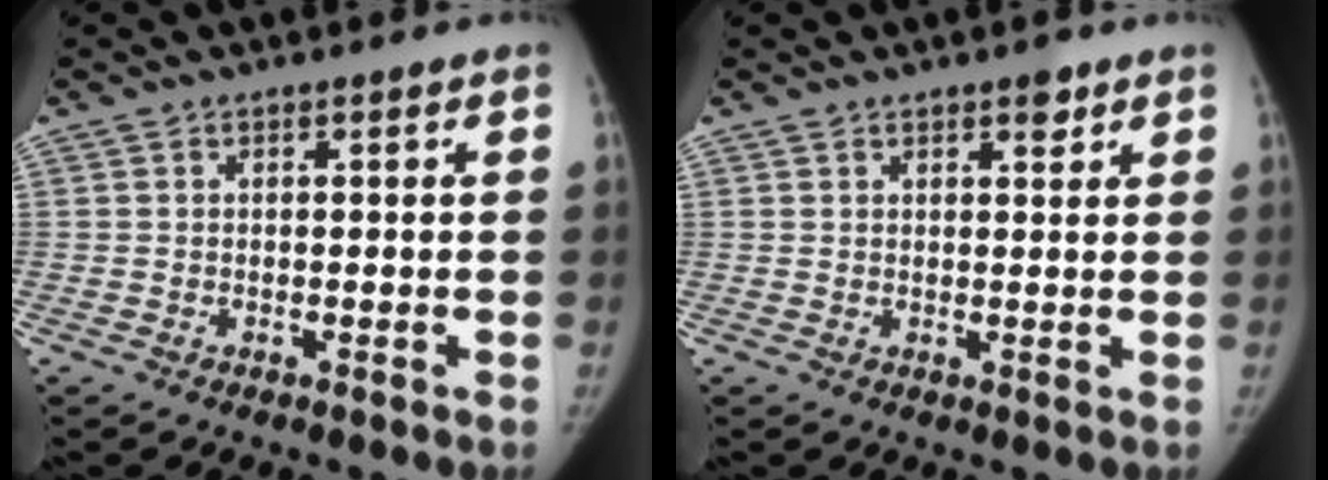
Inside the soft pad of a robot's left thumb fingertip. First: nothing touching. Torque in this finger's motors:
{"motor_torque": [0.42, 0.21, 0.18, -0.07, 0.06]}